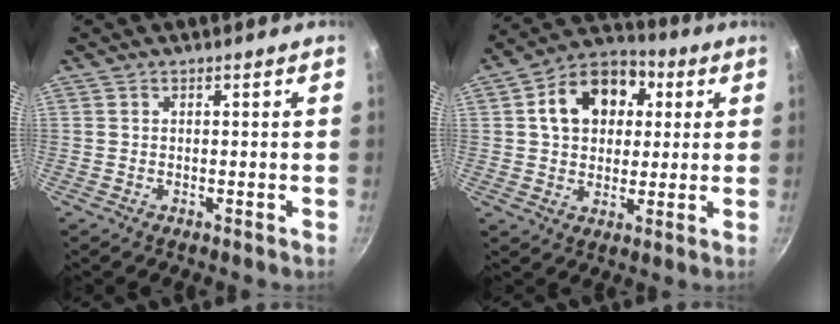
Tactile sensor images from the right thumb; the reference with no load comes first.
{"total": 14.8, "force": [3.6, 11.1, 9.1], "torque": [-0.118, 0.021, 0.044]}